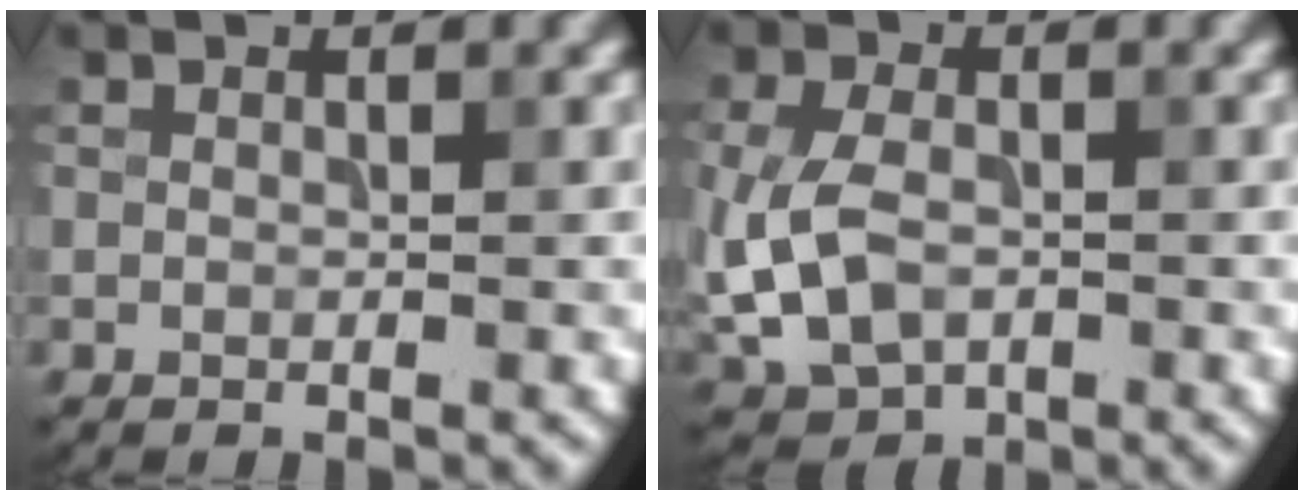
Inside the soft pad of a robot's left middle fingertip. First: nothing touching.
{"total": 6.1, "force": [-1.0, 4.1, 4.4], "torque": [-0.107, -0.009, -0.020]}